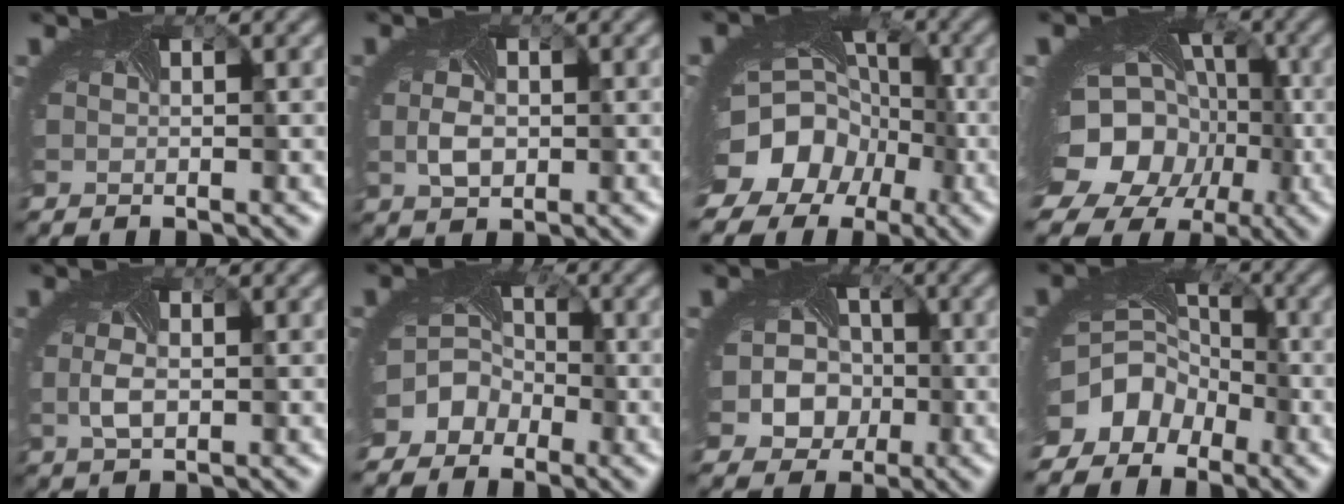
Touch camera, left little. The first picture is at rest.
{"total": 2.0, "force": [-0.3, 1.3, 1.5], "torque": [-0.039, -0.002, -0.007]}
{"total": 12.8, "force": [-5.3, 10.5, 5.1], "torque": [-0.092, -0.035, -0.097]}
{"total": 18.4, "force": [-5.9, 14.6, 9.6], "torque": [-0.166, -0.043, -0.097]}
{"total": 1.7, "force": [-0.3, 0.6, 1.5], "torque": [-0.045, -0.003, -0.004]}
{"total": 7.1, "force": [-3.7, 5.8, 1.7], "torque": [-0.024, -0.009, -0.071]}
{"total": 7.4, "force": [-1.3, 6.5, 3.3], "torque": [-0.045, -0.003, -0.043]}
{"total": 9.2, "force": [-5.2, 7.1, 3.0], "torque": [-0.055, -0.022, -0.087]}